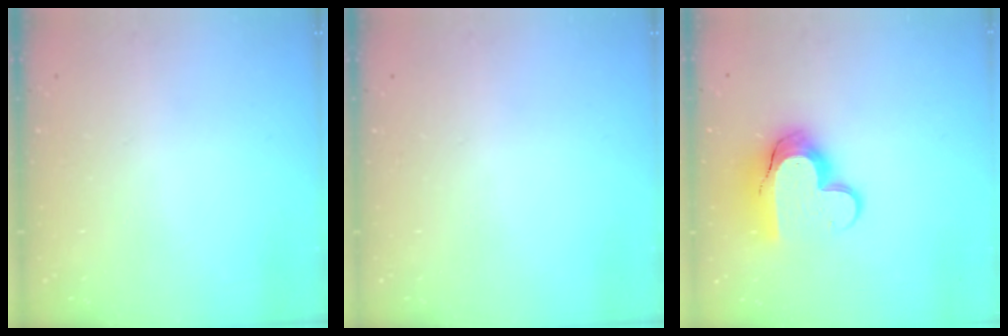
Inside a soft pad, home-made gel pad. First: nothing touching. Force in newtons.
{"total": 0.0}
{"total": 14.0, "press": 13.9, "slide": 0.7}